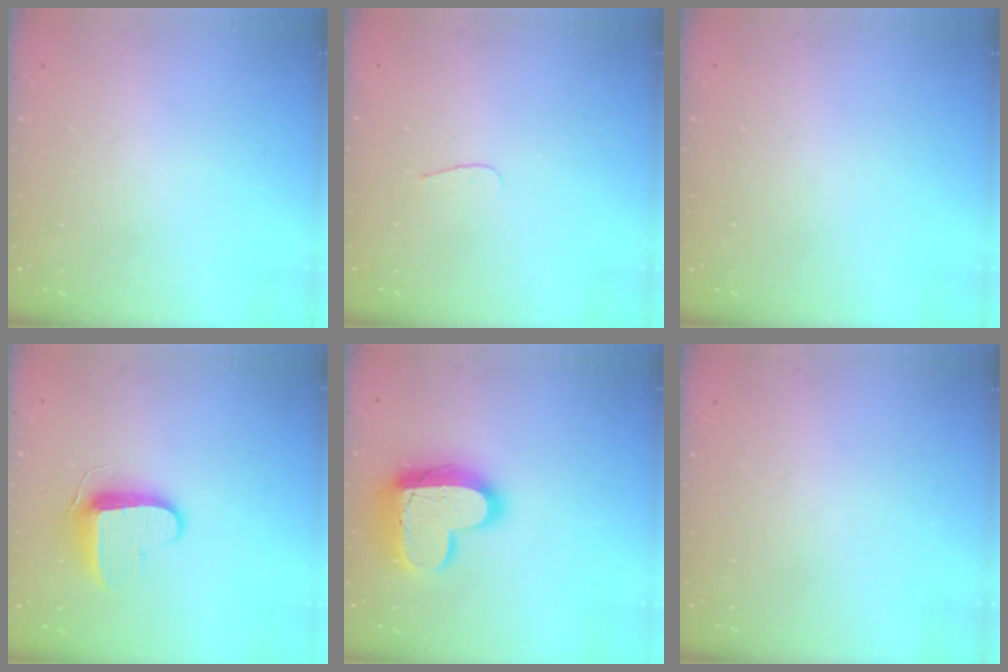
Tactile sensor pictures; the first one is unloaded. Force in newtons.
{"total": 3.4, "press": 3.4, "slide": 0.3}
{"total": 0.0}
{"total": 10.4, "press": 10.3, "slide": 0.9}
{"total": 17.8, "press": 17.8, "slide": 1.5}
{"total": 0.0}